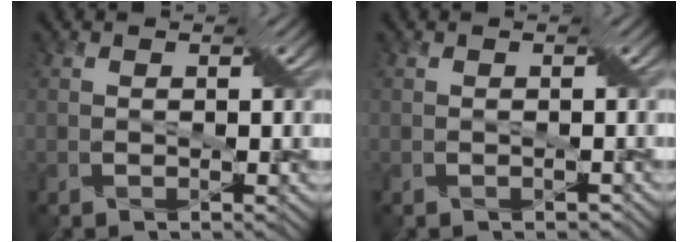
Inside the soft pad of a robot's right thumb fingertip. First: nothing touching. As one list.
[{"total": 0.6, "force": [-0.6, 0.3, 0.1], "torque": [0.000, -0.003, -0.006]}]